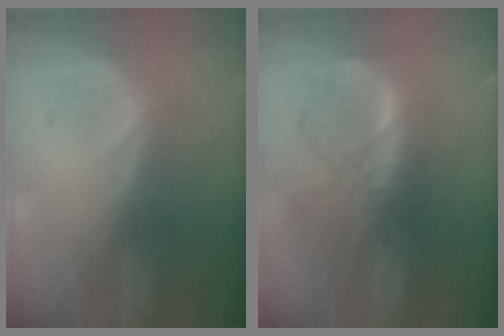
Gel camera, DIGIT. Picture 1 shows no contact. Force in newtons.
{"total": 8.4, "press": 7.3, "slide": 4.0}